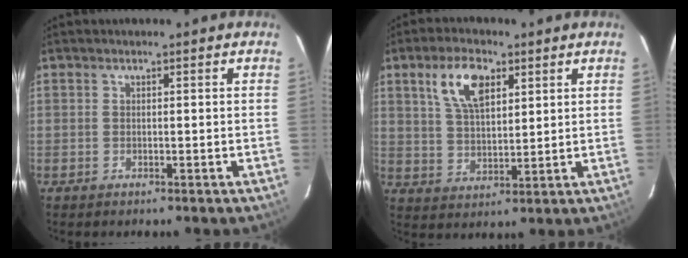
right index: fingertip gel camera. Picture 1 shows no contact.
{"total": 9.2, "force": [4.4, 4.4, 6.8], "torque": [-0.130, 0.016, 0.086]}